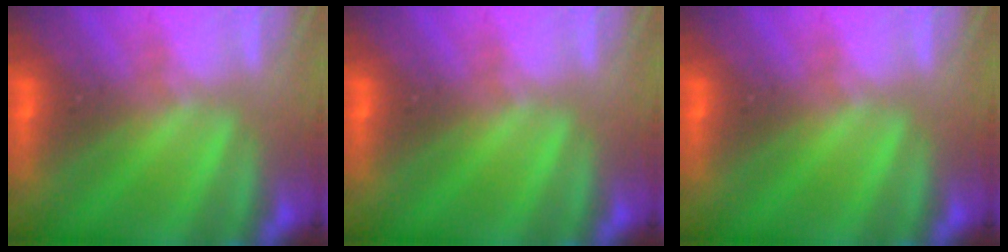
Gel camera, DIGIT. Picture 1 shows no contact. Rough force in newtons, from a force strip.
{"total": 0.0}
{"total": 0.0}